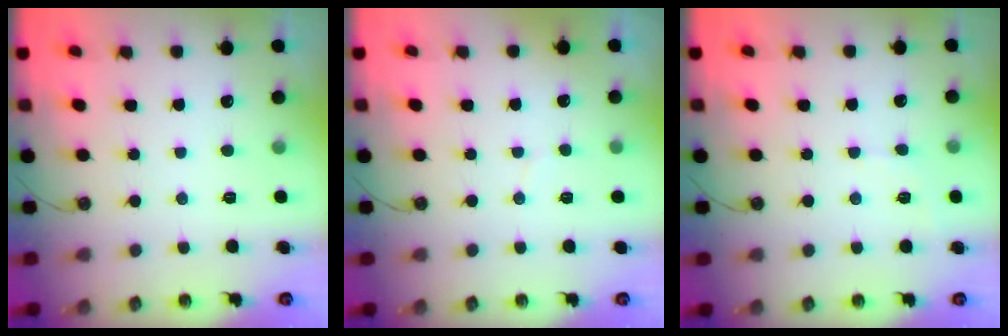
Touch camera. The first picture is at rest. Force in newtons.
{"total": 2.9, "press": 2.9, "slide": 0.3}
{"total": 3.7, "press": 3.6, "slide": 0.4}